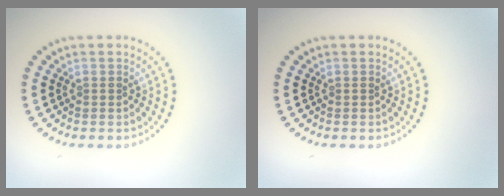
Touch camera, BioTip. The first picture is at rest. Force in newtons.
{"total": 0.0}